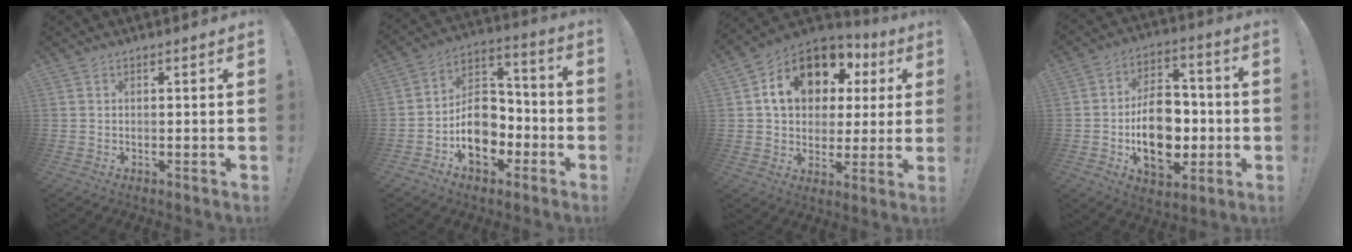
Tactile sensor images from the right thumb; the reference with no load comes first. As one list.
[{"total": 14.7, "force": [-5.1, 10.9, 8.5], "torque": [-0.116, 0.034, -0.080]}, {"total": 16.6, "force": [6.2, 11.9, 9.8], "torque": [-0.151, -0.011, 0.119]}, {"total": 17.7, "force": [-3.1, 11.8, 12.8], "torque": [-0.202, 0.014, -0.044]}]